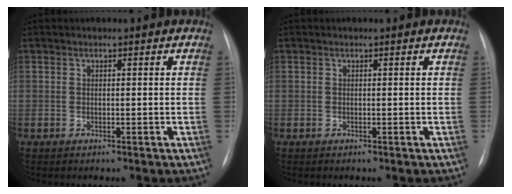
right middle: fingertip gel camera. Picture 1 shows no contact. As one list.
[{"total": 0.0}]